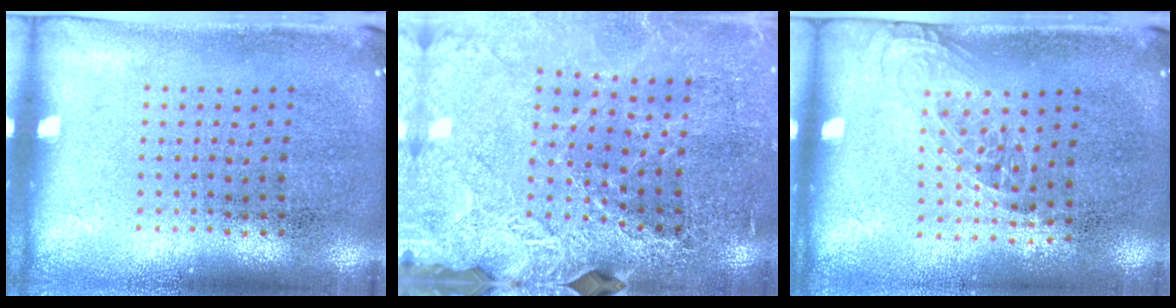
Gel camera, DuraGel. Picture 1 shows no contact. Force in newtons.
{"total": 3.0, "press": 3.0, "slide": 0.2}
{"total": 1.0, "press": 0.9, "slide": 0.6}